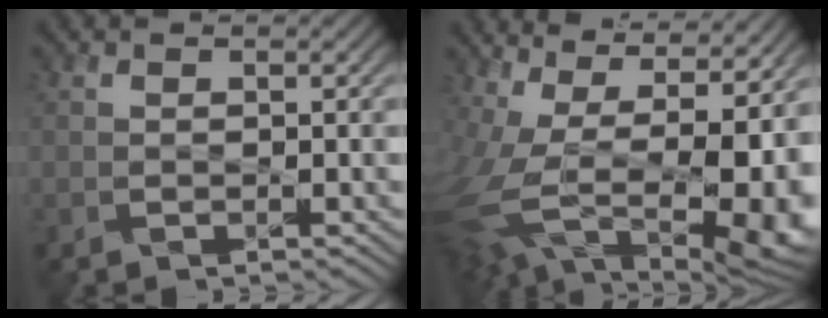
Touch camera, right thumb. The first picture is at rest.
{"total": 18.1, "force": [1.2, 8.8, 15.8], "torque": [-0.266, -0.033, 0.066]}